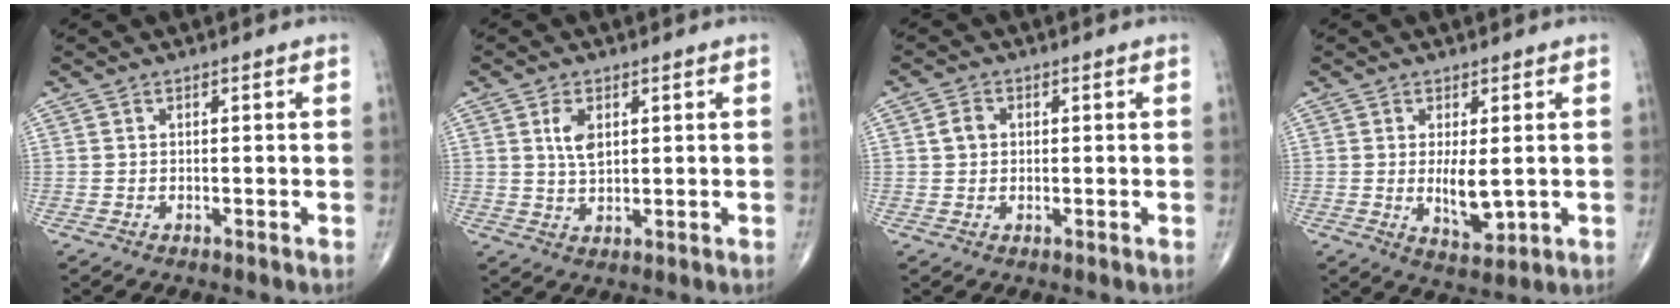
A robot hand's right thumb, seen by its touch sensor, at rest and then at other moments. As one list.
[{"total": 4.5, "force": [1.4, 2.5, 3.5], "torque": [-0.061, -0.007, 0.029]}, {"total": 2.6, "force": [0.4, 2.1, 1.4], "torque": [-0.020, 0.005, 0.007]}, {"total": 5.7, "force": [0.1, 2.2, 5.2], "torque": [-0.082, -0.016, 0.010]}]